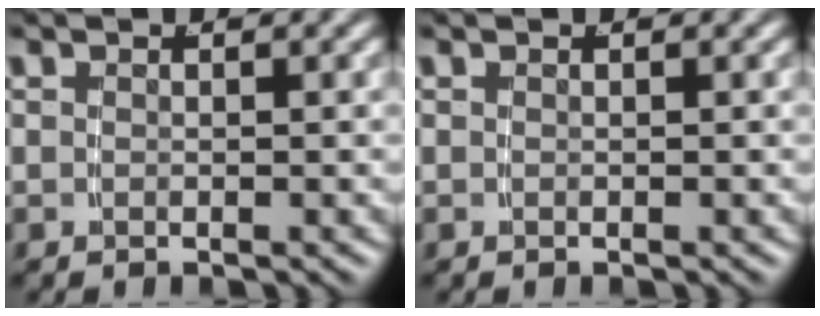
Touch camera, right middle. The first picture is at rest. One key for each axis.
{"total": 0.0}